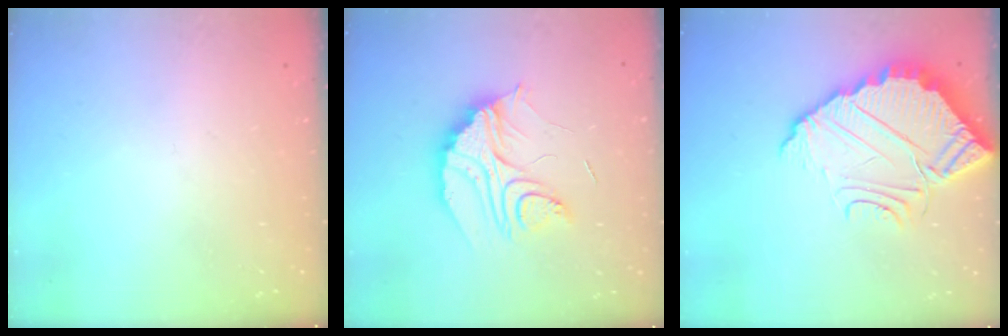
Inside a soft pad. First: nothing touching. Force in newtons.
{"total": 12.8, "press": 12.8, "slide": 0.8}
{"total": 10.2, "press": 10.1, "slide": 0.8}